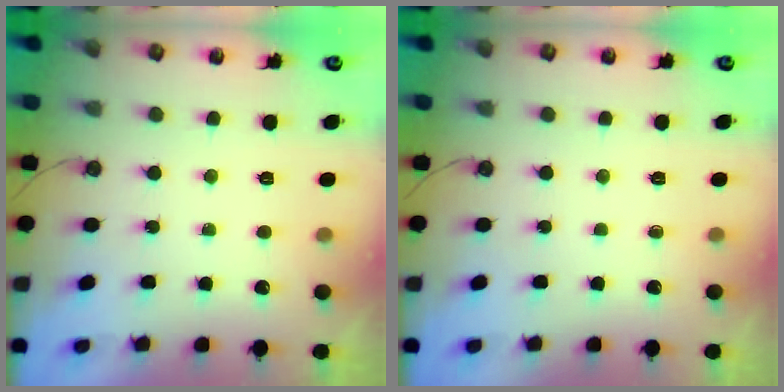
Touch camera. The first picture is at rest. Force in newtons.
{"total": 0.0}